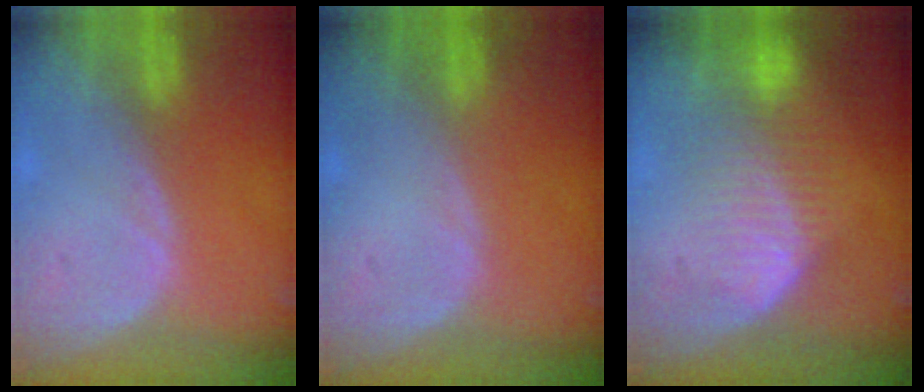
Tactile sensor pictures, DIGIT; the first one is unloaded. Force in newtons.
{"total": 0.0}
{"total": 7.7, "press": 7.4, "slide": 2.2}